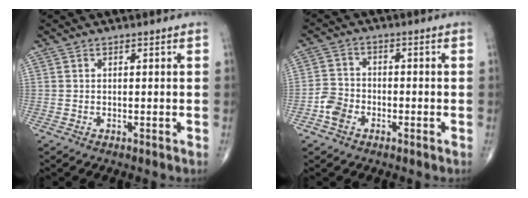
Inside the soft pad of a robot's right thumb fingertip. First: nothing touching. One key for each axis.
{"total": 4.7, "fx": -2.2, "fy": 3.5, "fz": 2.2, "tx": -0.031, "ty": 0.016, "tz": -0.047}